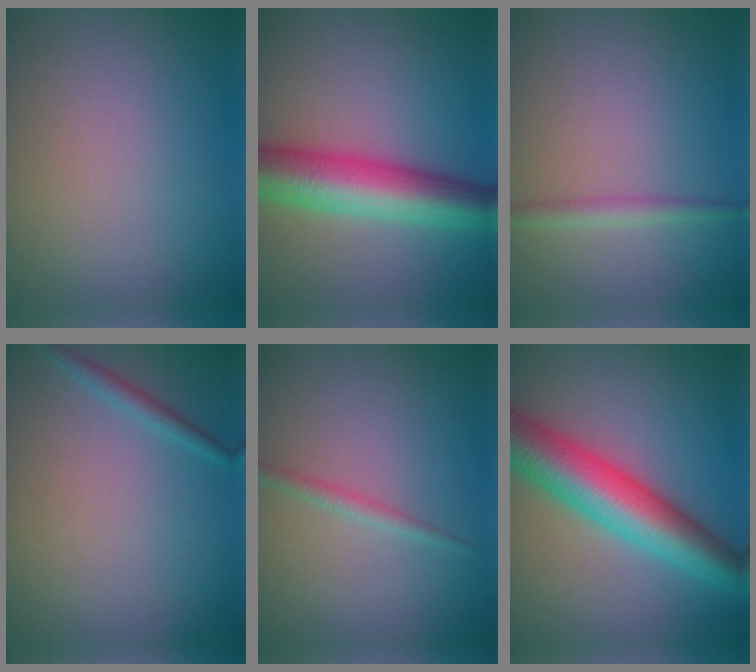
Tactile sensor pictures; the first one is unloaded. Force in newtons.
{"total": 8.9, "press": 8.9, "slide": 0.3}
{"total": 1.8, "press": 1.8, "slide": 0.0}
{"total": 1.2, "press": 1.2, "slide": 0.0}
{"total": 1.2, "press": 1.2, "slide": 0.0}
{"total": 9.1, "press": 9.1, "slide": 0.1}